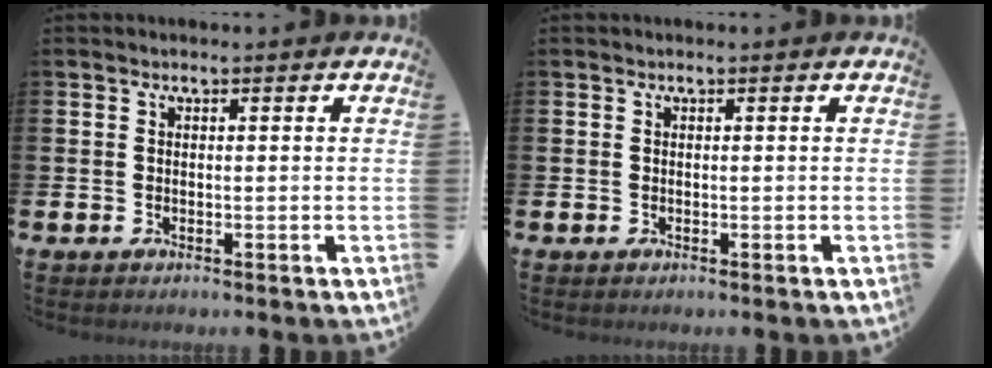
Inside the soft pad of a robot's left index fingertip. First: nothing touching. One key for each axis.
{"total": 0.0}